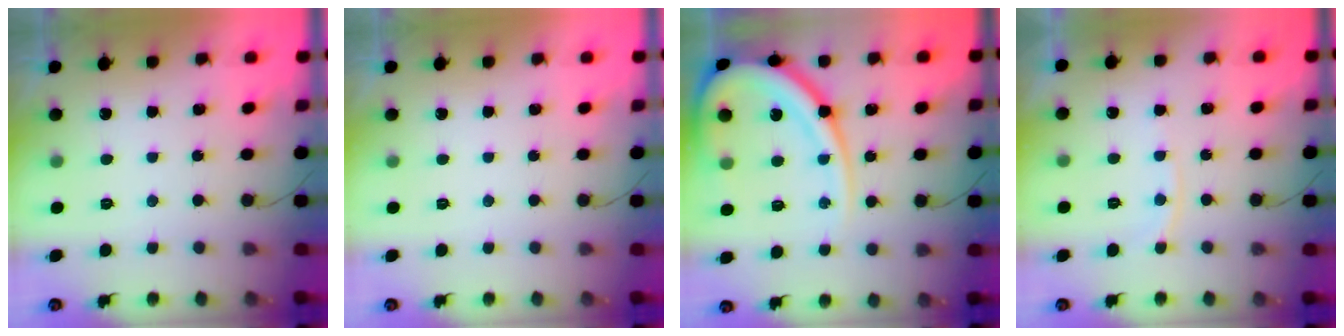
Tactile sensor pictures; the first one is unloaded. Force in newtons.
{"total": 0.0}
{"total": 19.7, "press": 19.6, "slide": 2.0}
{"total": 6.3, "press": 6.2, "slide": 1.0}